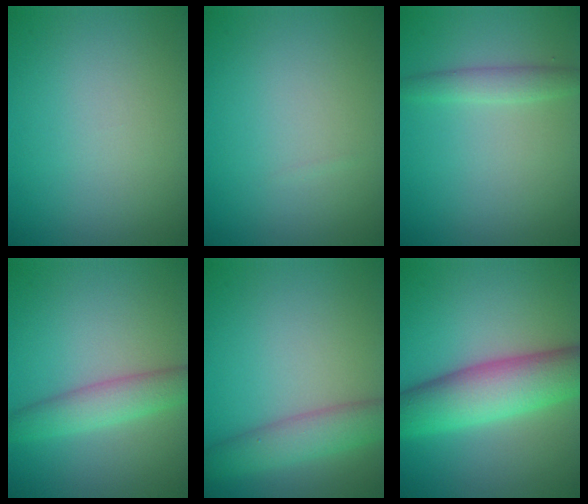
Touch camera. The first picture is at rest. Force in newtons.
{"total": 0.0}
{"total": 1.9, "press": 1.9, "slide": 0.0}
{"total": 3.4, "press": 3.4, "slide": 0.0}
{"total": 4.0, "press": 4.0, "slide": 0.1}
{"total": 7.9, "press": 7.9, "slide": 0.2}